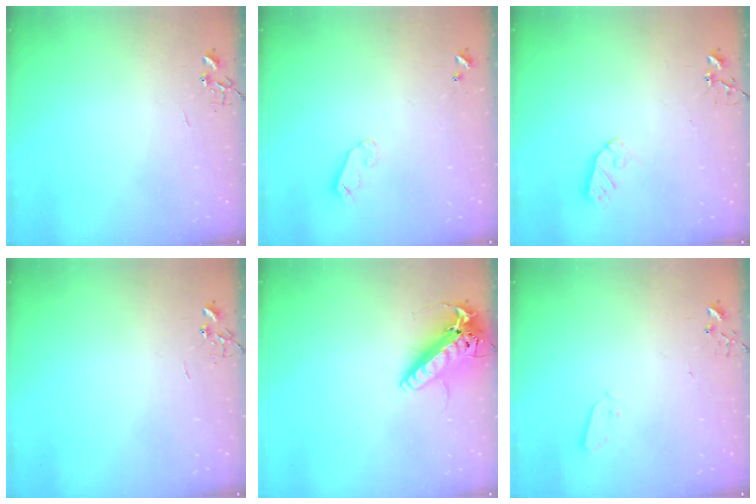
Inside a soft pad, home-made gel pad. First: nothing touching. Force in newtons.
{"total": 4.1, "press": 4.0, "slide": 0.4}
{"total": 4.5, "press": 4.5, "slide": 0.6}
{"total": 0.0}
{"total": 16.7, "press": 16.4, "slide": 3.1}
{"total": 3.0, "press": 3.0, "slide": 0.3}